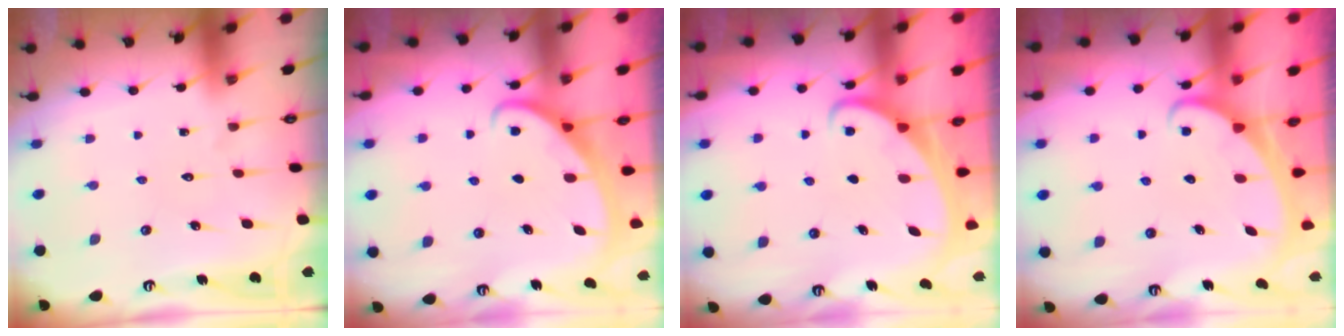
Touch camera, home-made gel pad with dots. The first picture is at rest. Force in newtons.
{"total": 2.8, "press": 2.7, "slide": 0.4}
{"total": 2.1, "press": 2.1, "slide": 0.3}
{"total": 2.1, "press": 2.1, "slide": 0.3}